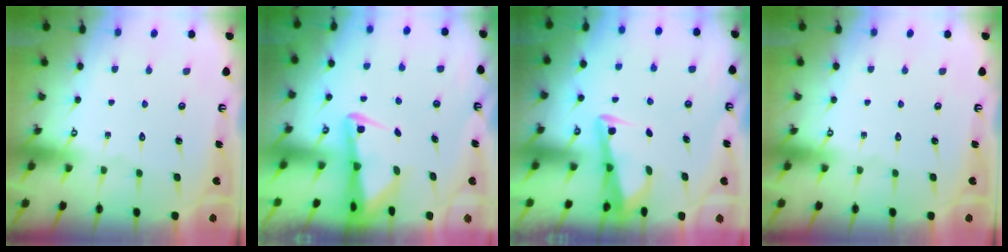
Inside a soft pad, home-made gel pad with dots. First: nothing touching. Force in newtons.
{"total": 3.0, "press": 2.9, "slide": 0.6}
{"total": 3.3, "press": 3.3, "slide": 0.4}
{"total": 0.0}